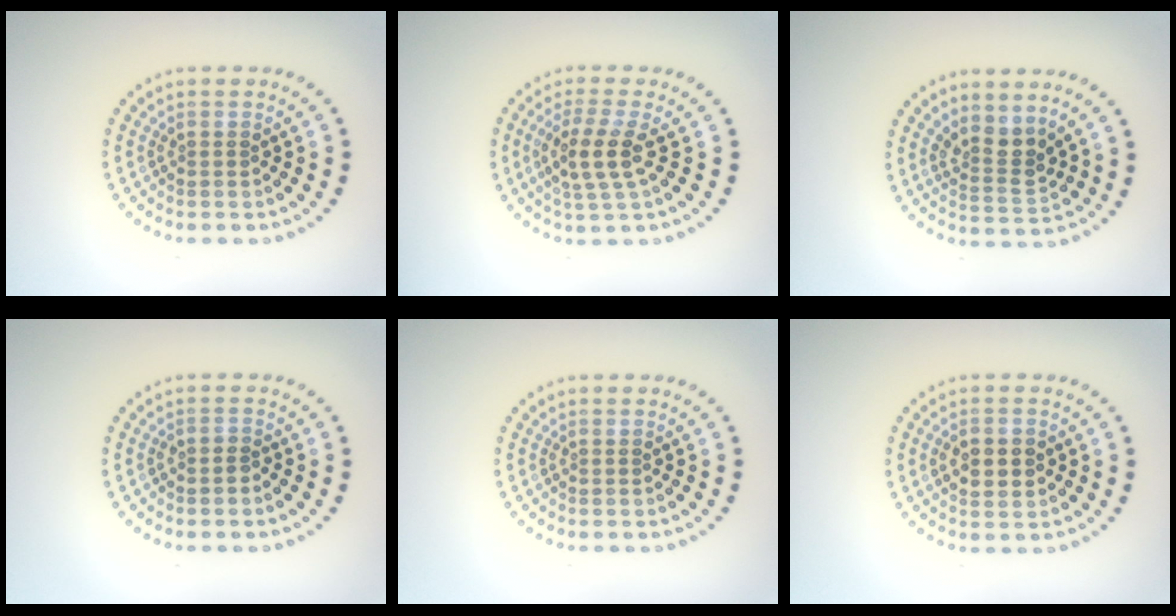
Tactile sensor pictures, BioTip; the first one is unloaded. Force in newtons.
{"total": 3.4, "press": 3.0, "slide": 1.5}
{"total": 2.6, "press": 2.2, "slide": 1.5}
{"total": 0.7, "press": 0.4, "slide": 0.6}
{"total": 0.0}
{"total": 2.8, "press": 2.8, "slide": 0.2}